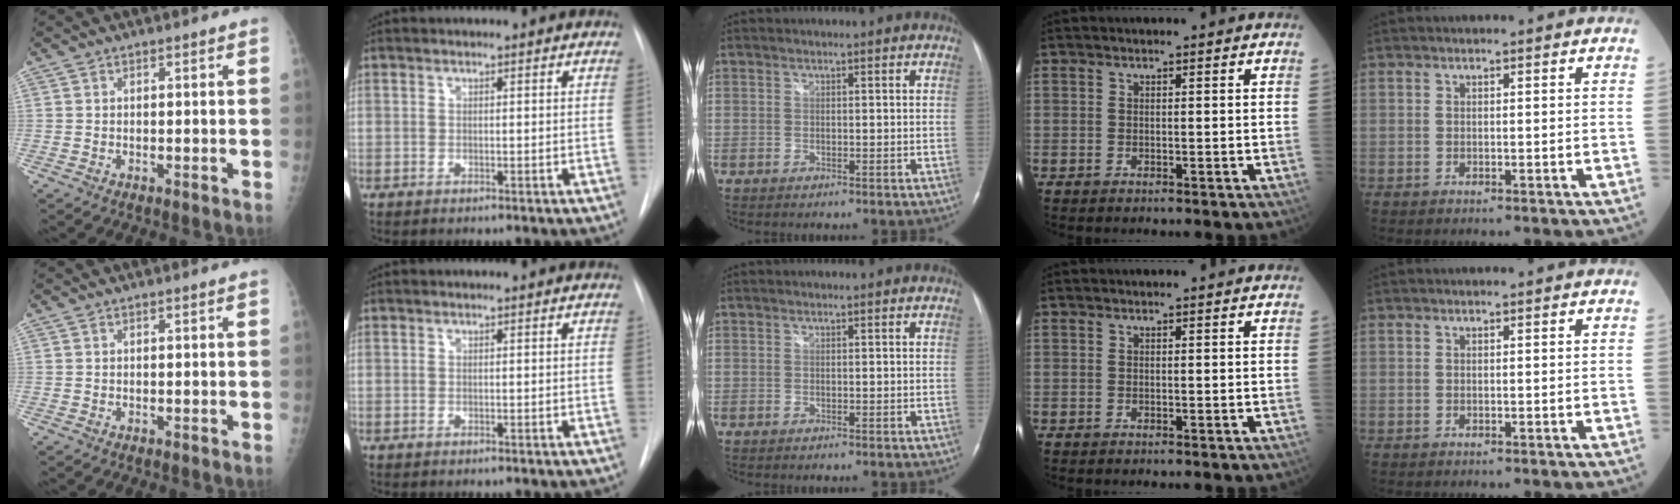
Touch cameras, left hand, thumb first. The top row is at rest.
{}